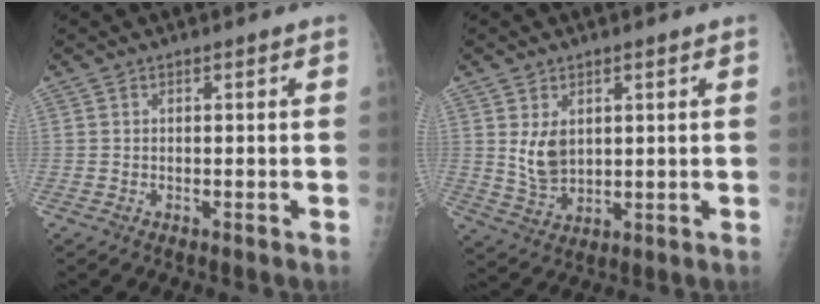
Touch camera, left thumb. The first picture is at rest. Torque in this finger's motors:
{"motor_torque": [0.35, 0.57, 0.48, -0.28, 0.00]}